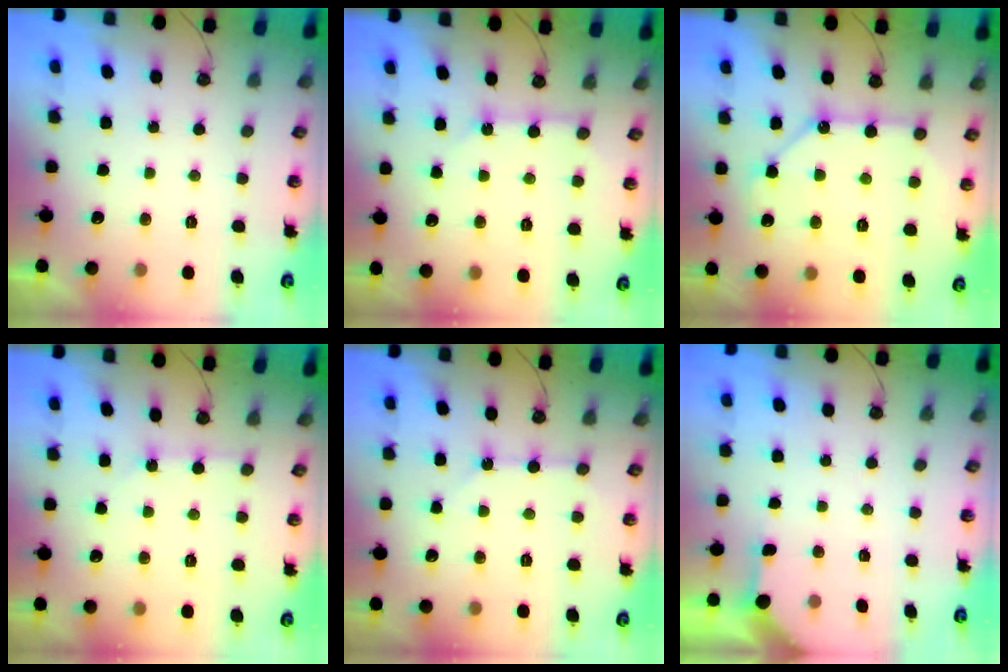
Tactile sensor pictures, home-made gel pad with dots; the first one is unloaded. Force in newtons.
{"total": 6.9, "press": 6.9, "slide": 0.6}
{"total": 11.1, "press": 11.1, "slide": 0.9}
{"total": 2.8, "press": 2.8, "slide": 0.4}
{"total": 3.9, "press": 3.8, "slide": 0.4}
{"total": 2.1, "press": 2.1, "slide": 0.3}